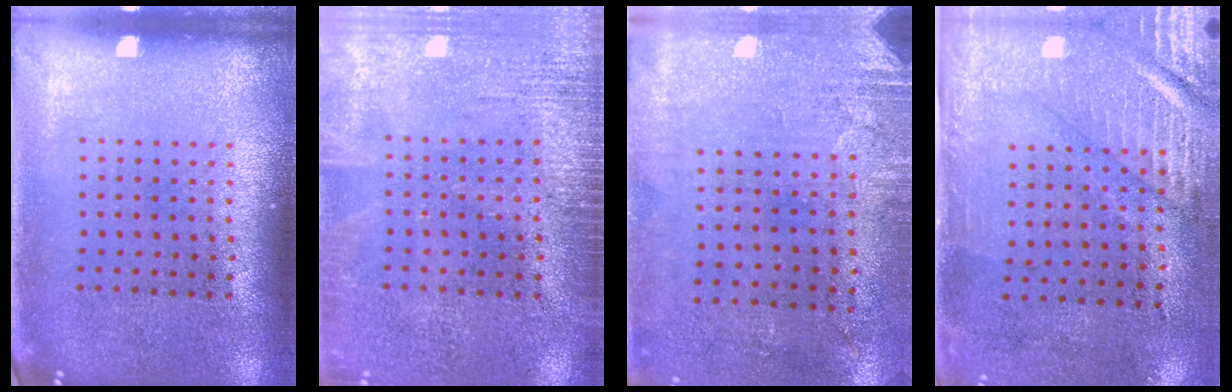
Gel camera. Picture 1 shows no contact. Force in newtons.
{"total": 2.6, "press": 2.5, "slide": 0.3}
{"total": 2.8, "press": 2.4, "slide": 1.5}
{"total": 3.0, "press": 2.5, "slide": 1.6}